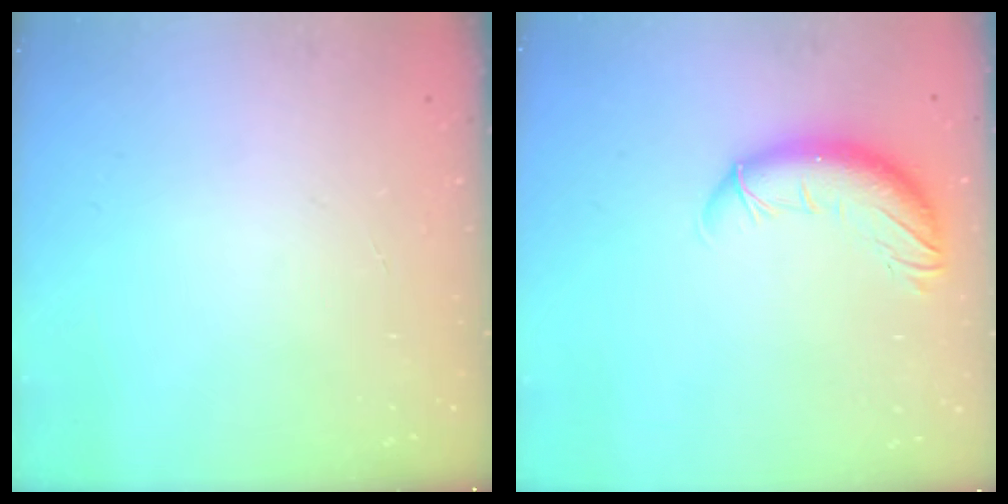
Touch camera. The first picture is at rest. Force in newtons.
{"total": 10.8, "press": 10.6, "slide": 1.9}